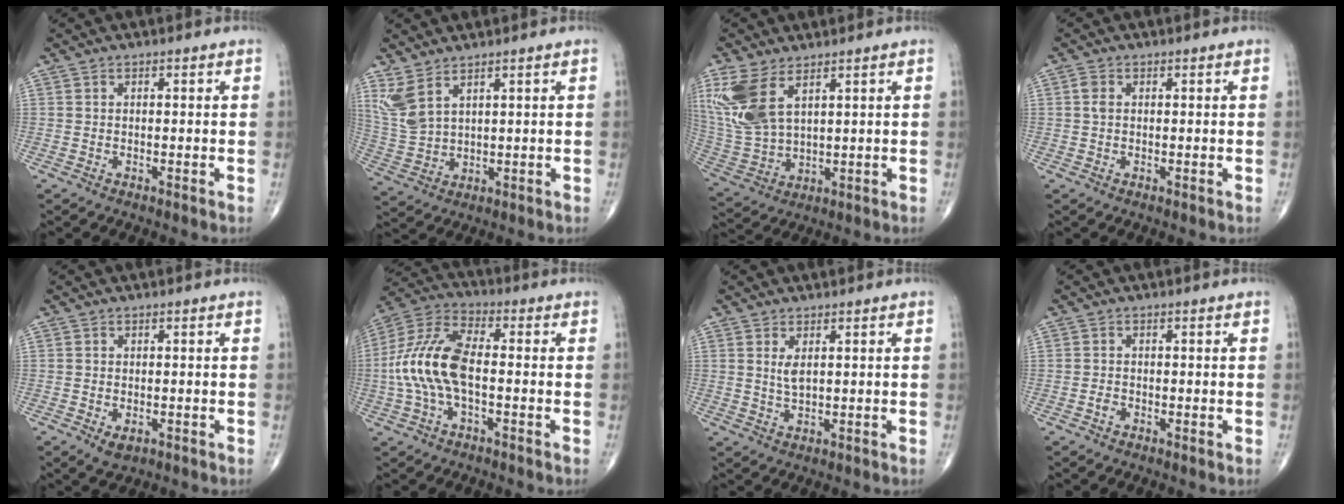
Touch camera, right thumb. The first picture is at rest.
{"total": 6.5, "force": [4.3, 2.5, 4.2], "torque": [-0.095, -0.019, 0.104]}
{"total": 12.2, "force": [6.0, 5.9, 8.9], "torque": [-0.206, -0.016, 0.138]}
{"total": 1.6, "force": [0.3, 1.0, 1.2], "torque": [-0.025, 0.003, 0.004]}
{"total": 2.3, "force": [-0.8, 1.4, 1.7], "torque": [-0.022, -0.003, -0.007]}
{"total": 14.2, "force": [-1.5, 6.0, 12.8], "torque": [-0.291, 0.034, -0.032]}
{"total": 2.5, "force": [0.9, 1.0, 2.1], "torque": [-0.042, -0.010, 0.024]}
{"total": 1.0, "force": [-0.5, 0.7, 0.6], "torque": [-0.006, 0.003, -0.012]}